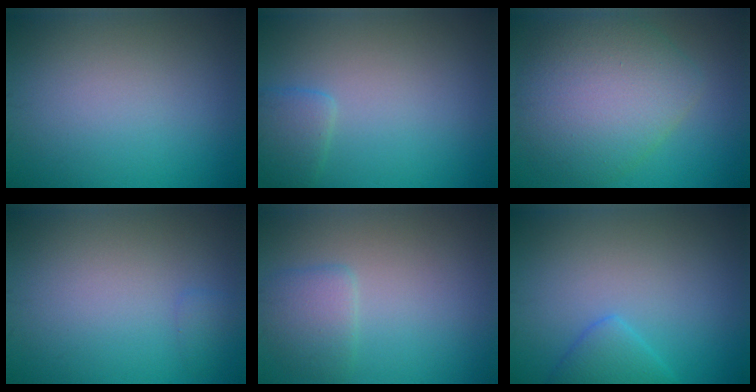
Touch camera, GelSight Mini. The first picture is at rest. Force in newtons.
{"total": 1.8, "press": 1.8, "slide": 0.2}
{"total": 7.5, "press": 7.5, "slide": 0.6}
{"total": 0.7, "press": 0.7, "slide": 0.0}
{"total": 2.3, "press": 2.3, "slide": 0.2}
{"total": 2.3, "press": 2.3, "slide": 0.3}